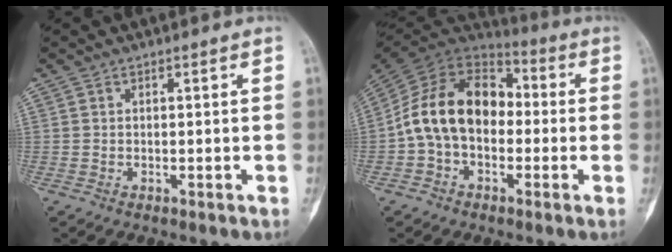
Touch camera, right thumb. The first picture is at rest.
{"total": 16.4, "force": [-1.1, 11.4, 11.8], "torque": [-0.188, 0.045, -0.031]}